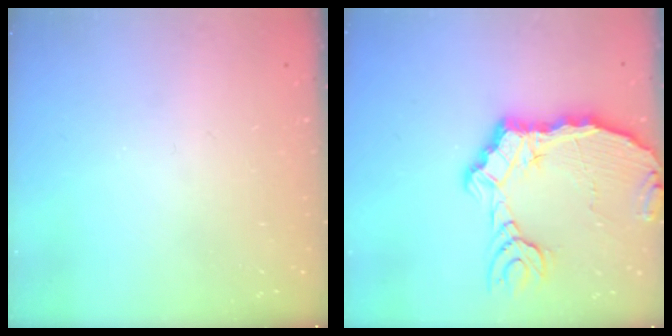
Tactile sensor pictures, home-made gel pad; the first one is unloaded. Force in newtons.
{"total": 14.6, "press": 14.5, "slide": 1.7}